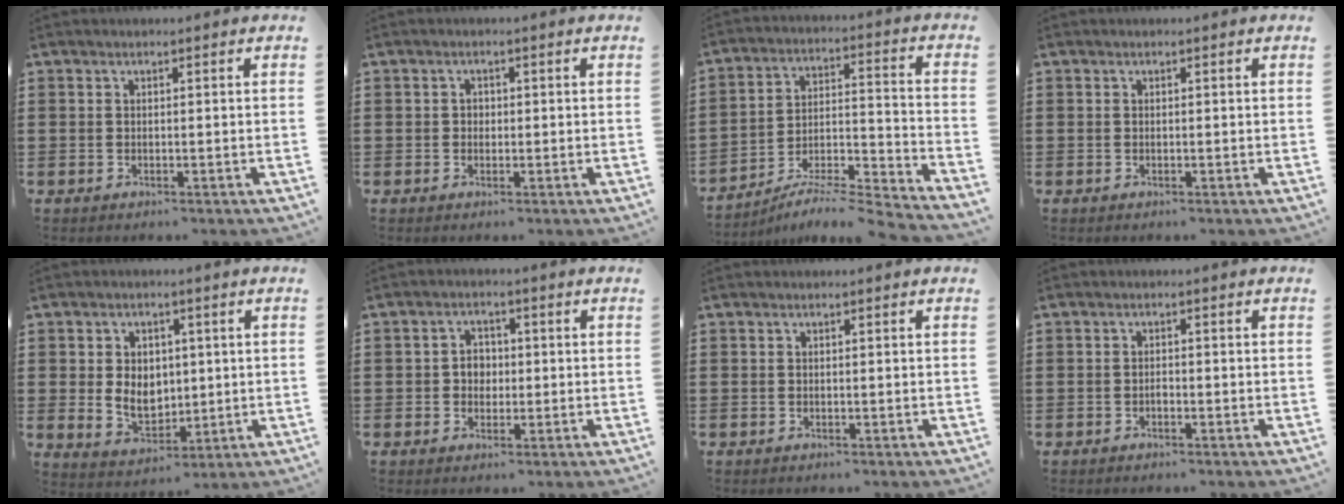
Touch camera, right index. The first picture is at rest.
{"total": 0.7, "force": [0.1, 0.7, 0.4], "torque": [-0.007, 0.004, 0.001]}
{"total": 5.5, "force": [-5.2, -0.1, 1.7], "torque": [-0.023, -0.006, -0.103]}
{"total": 0.0}
{"total": 5.6, "force": [0.4, 4.6, 3.2], "torque": [-0.060, 0.006, 0.004]}
{"total": 2.7, "force": [-0.1, 2.3, 1.4], "torque": [-0.032, 0.009, -0.003]}
{"total": 0.0}
{"total": 1.0, "force": [-0.5, 0.4, 0.7], "torque": [-0.016, -0.003, -0.009]}